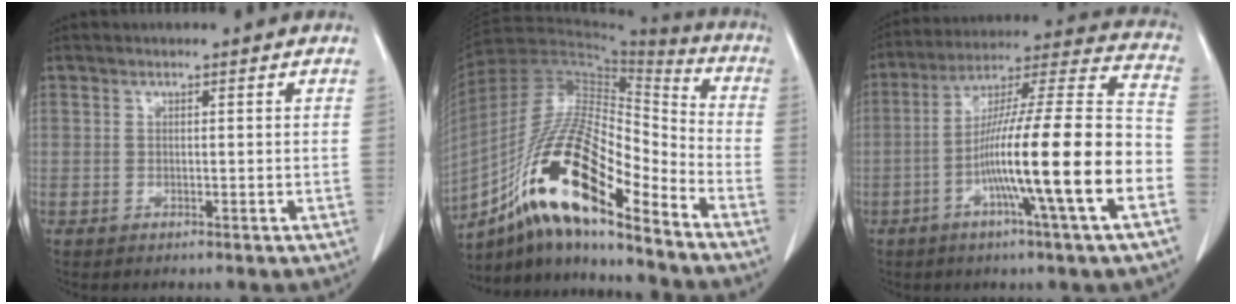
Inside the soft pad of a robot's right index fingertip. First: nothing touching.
{"total": 19.9, "force": [-11.4, 4.2, 15.8], "torque": [-0.315, 0.002, -0.202]}
{"total": 20.6, "force": [-6.6, -0.2, 19.5], "torque": [-0.304, 0.000, -0.117]}